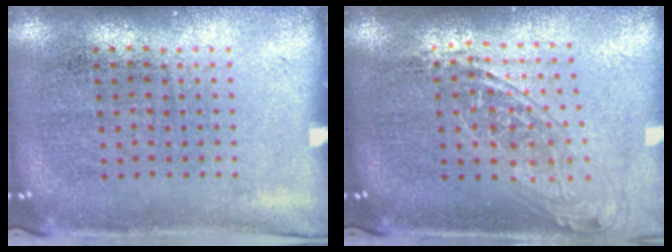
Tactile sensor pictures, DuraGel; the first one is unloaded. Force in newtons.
{"total": 1.6, "press": 1.3, "slide": 0.9}